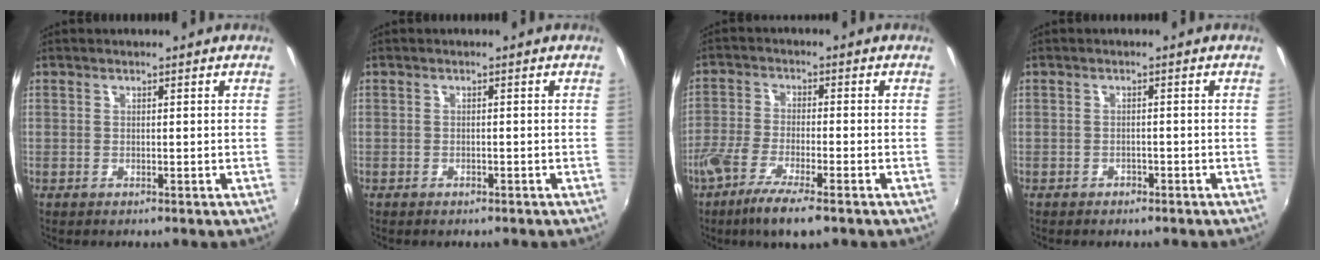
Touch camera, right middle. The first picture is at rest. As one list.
[{"total": 0.9, "force": [-0.8, 0.4, 0.3], "torque": [-0.009, 0.000, -0.011]}, {"total": 8.4, "force": [-5.5, 1.5, 6.2], "torque": [-0.140, -0.019, -0.108]}, {"total": 1.9, "force": [-1.5, 1.0, 0.5], "torque": [-0.012, -0.003, -0.020]}]